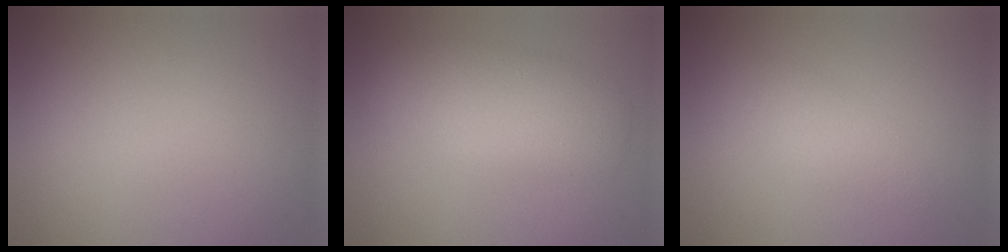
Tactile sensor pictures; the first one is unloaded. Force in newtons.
{"total": 5.0, "press": 5.0, "slide": 0.2}
{"total": 1.8, "press": 1.8, "slide": 0.1}